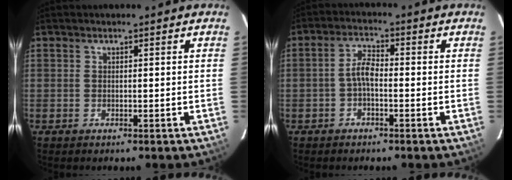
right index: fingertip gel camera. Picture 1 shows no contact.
{"total": 3.4, "force": [-1.2, 1.3, 2.9], "torque": [-0.061, 0.013, -0.026]}